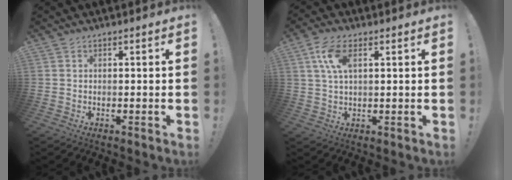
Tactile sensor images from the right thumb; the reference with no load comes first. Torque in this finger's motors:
{"motor_torque": [0.11, 0.02, 0.79, 0.15, 0.29]}